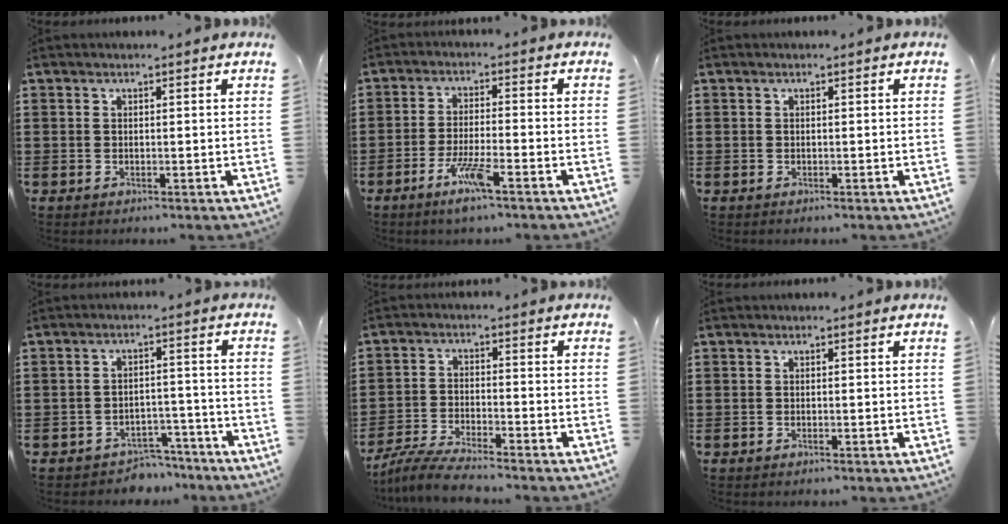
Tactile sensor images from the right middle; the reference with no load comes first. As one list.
[{"total": 5.7, "force": [-3.4, 0.7, 4.6], "torque": [-0.092, -0.008, -0.060]}, {"total": 0.0}, {"total": 3.9, "force": [-3.8, 0.9, -0.1], "torque": [-0.006, 0.006, -0.080]}, {"total": 5.4, "force": [-5.0, 0.2, 2.0], "torque": [-0.054, -0.012, -0.100]}, {"total": 0.0}]